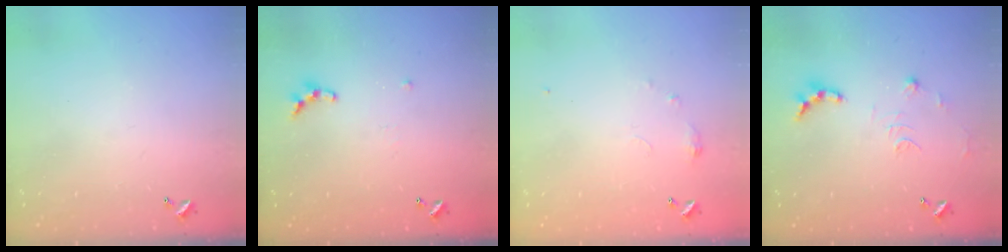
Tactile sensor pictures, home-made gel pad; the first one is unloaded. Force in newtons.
{"total": 4.9, "press": 4.9, "slide": 0.5}
{"total": 3.6, "press": 3.5, "slide": 0.6}
{"total": 9.4, "press": 9.4, "slide": 0.4}